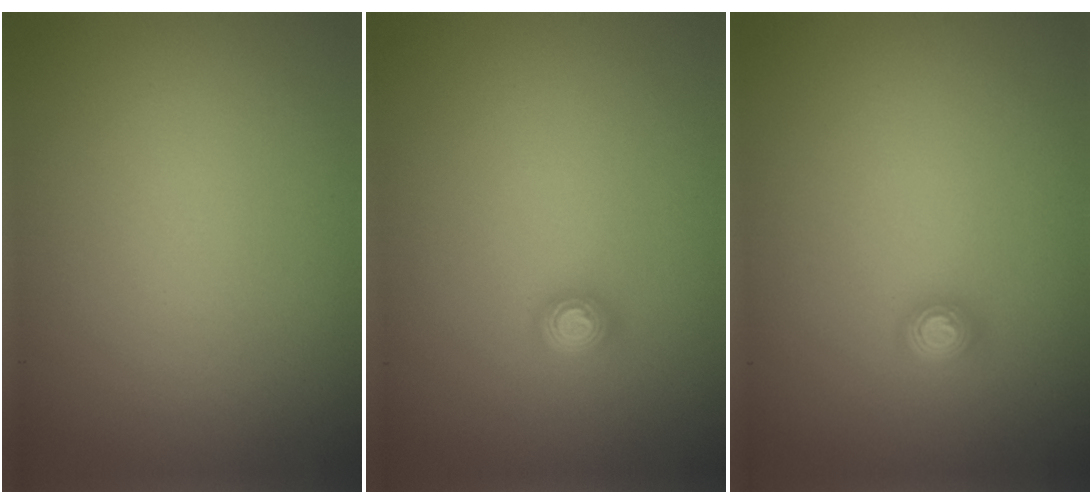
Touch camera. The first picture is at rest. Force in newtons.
{"total": 1.5, "press": 1.1, "slide": 1.1}
{"total": 1.5, "press": 1.2, "slide": 0.9}